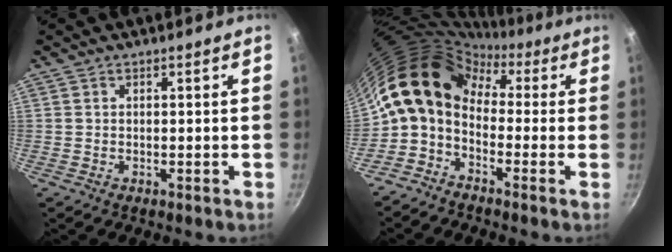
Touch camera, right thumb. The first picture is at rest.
{"total": 13.4, "force": [1.0, 9.6, 9.3], "torque": [-0.159, 0.038, -0.008]}